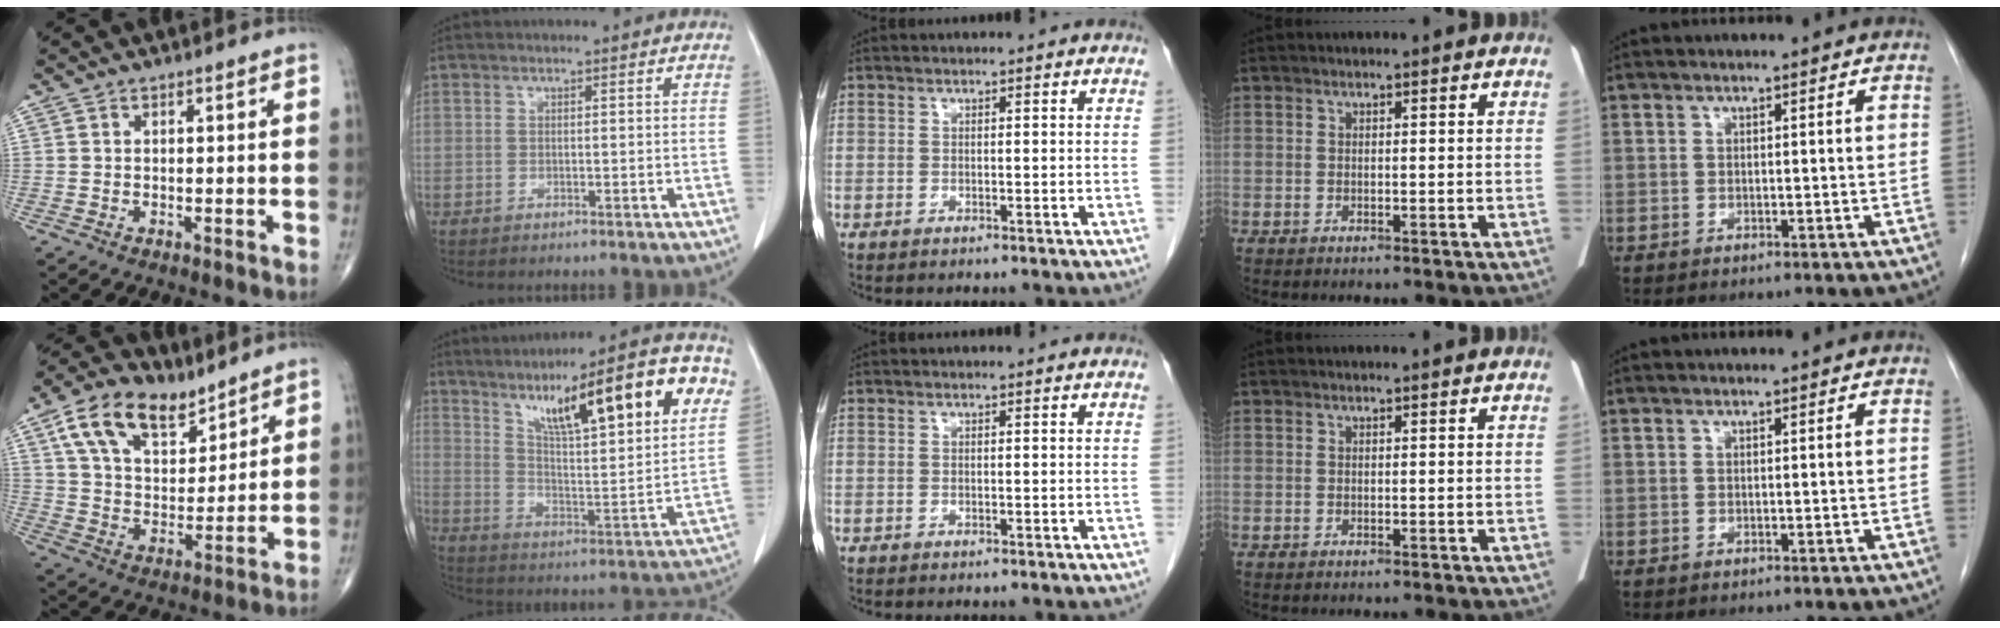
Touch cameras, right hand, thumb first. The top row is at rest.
{"thumb": {"total": 15.6, "force": [9.3, 8.7, 9.1], "torque": [-0.131, -0.033, 0.172]}, "index": {"total": 22.5, "force": [11.5, 3.0, 19.1], "torque": [-0.286, 0.020, 0.179]}}